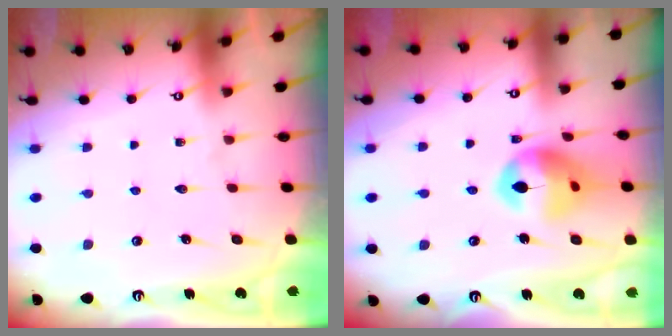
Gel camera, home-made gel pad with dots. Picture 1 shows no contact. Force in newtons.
{"total": 12.9, "press": 12.8, "slide": 1.3}